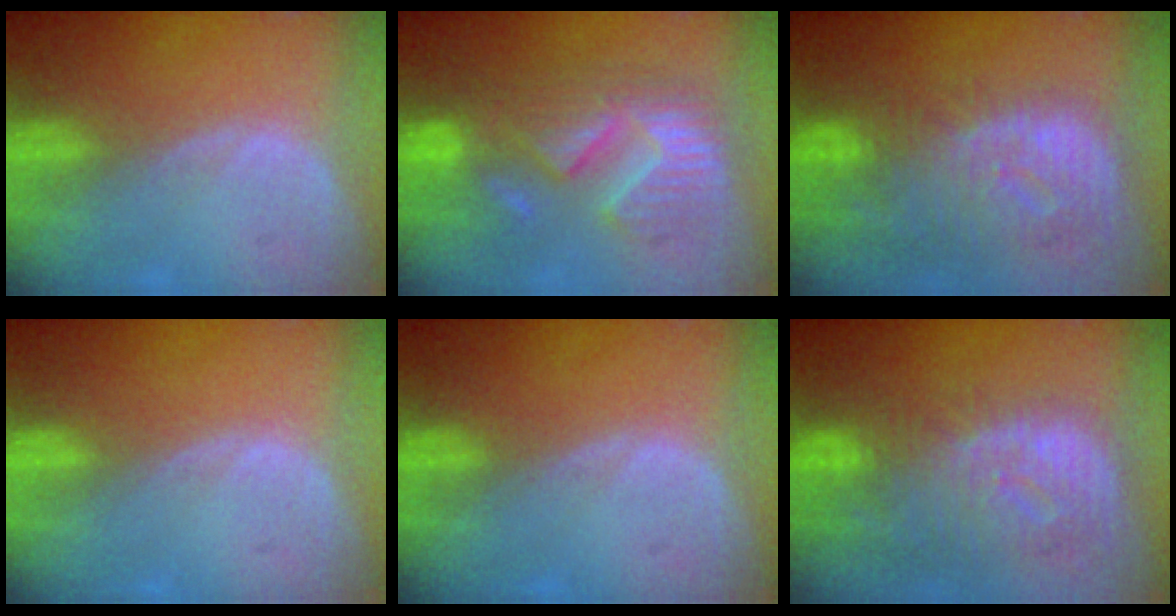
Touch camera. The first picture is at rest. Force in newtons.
{"total": 10.4, "press": 10.4, "slide": 0.7}
{"total": 12.6, "press": 10.9, "slide": 6.3}
{"total": 0.0}
{"total": 0.0}
{"total": 12.6, "press": 10.9, "slide": 6.3}